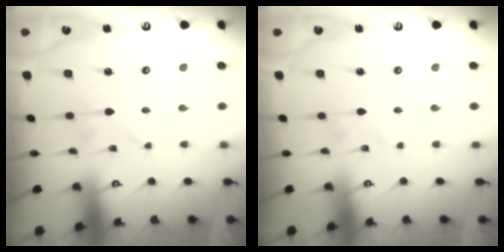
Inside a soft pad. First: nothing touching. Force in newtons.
{"total": 1.3, "press": 1.3, "slide": 0.1}